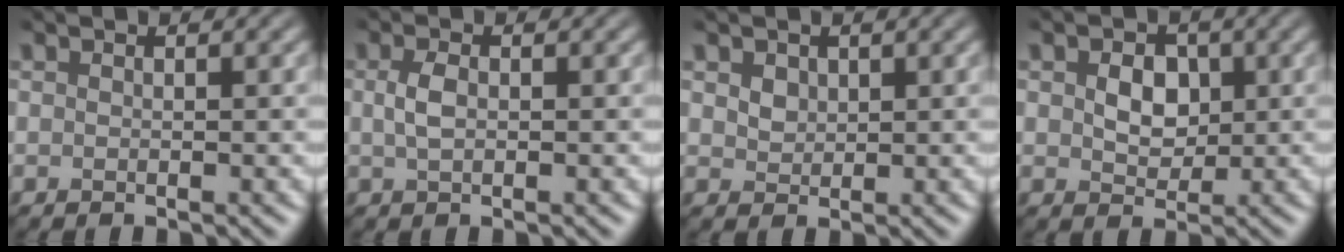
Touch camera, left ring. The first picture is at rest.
{"total": 1.7, "force": [0.1, 0.8, 1.5], "torque": [-0.037, 0.002, 0.000]}
{"total": 1.4, "force": [0.7, 1.1, 0.6], "torque": [-0.015, 0.001, 0.012]}
{"total": 3.0, "force": [0.5, 2.3, 1.9], "torque": [-0.037, -0.002, 0.006]}